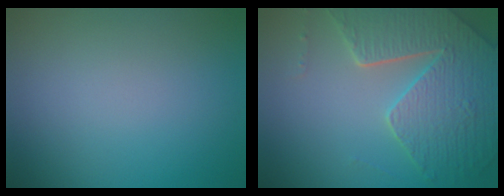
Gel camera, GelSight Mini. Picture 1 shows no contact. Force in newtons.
{"total": 6.9, "press": 5.4, "slide": 4.4}